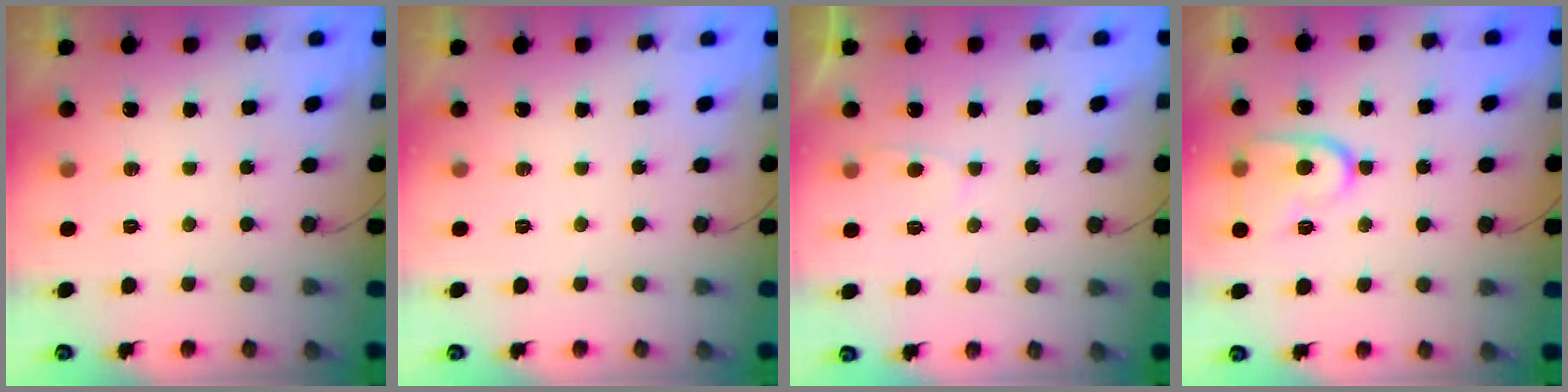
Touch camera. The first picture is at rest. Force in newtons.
{"total": 0.0}
{"total": 2.4, "press": 2.4, "slide": 0.4}
{"total": 13.8, "press": 13.7, "slide": 1.4}